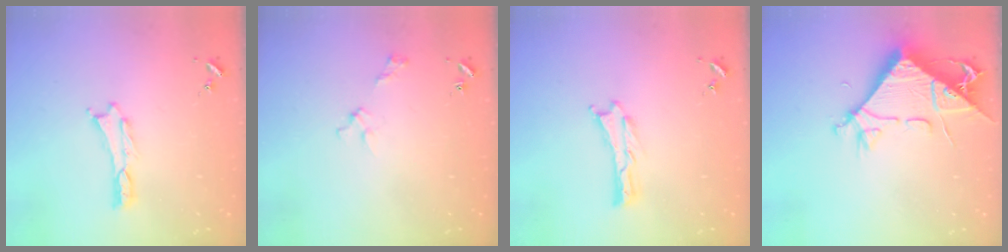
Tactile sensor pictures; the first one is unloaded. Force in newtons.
{"total": 2.7, "press": 2.6, "slide": 0.3}
{"total": 0.0}
{"total": 9.5, "press": 9.4, "slide": 1.2}